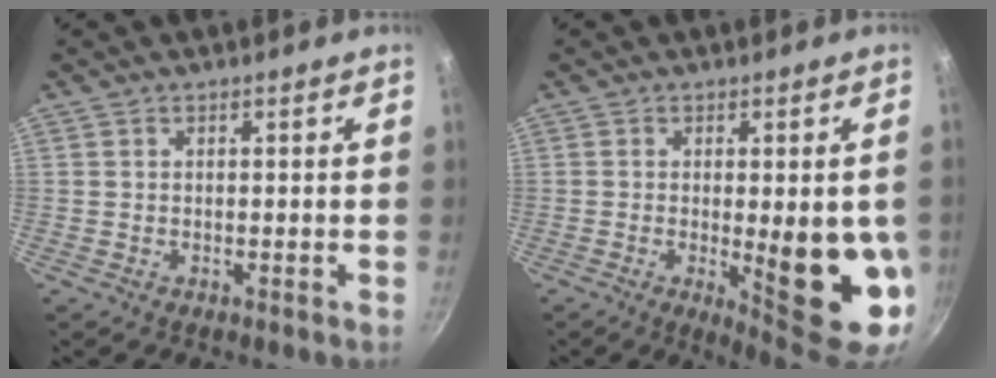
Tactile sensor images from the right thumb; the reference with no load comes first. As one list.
[{"total": 14.5, "force": [-1.8, 3.8, 13.9], "torque": [-0.161, -0.014, -0.011]}]